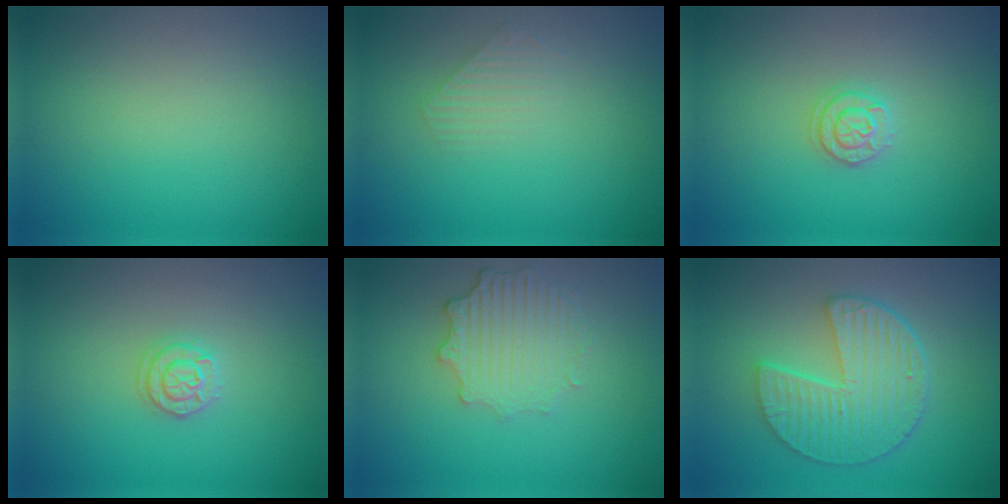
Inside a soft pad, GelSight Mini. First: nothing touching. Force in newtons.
{"total": 1.5, "press": 1.5, "slide": 0.3}
{"total": 1.7, "press": 1.7, "slide": 0.2}
{"total": 1.7, "press": 1.7, "slide": 0.2}
{"total": 3.5, "press": 2.9, "slide": 1.9}
{"total": 6.4, "press": 4.8, "slide": 4.2}